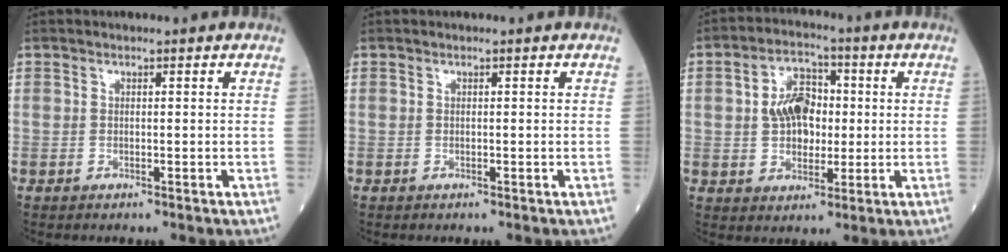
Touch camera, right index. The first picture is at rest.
{"total": 0.0}
{"total": 7.8, "force": [0.5, 5.3, 5.7], "torque": [-0.104, 0.019, 0.010]}